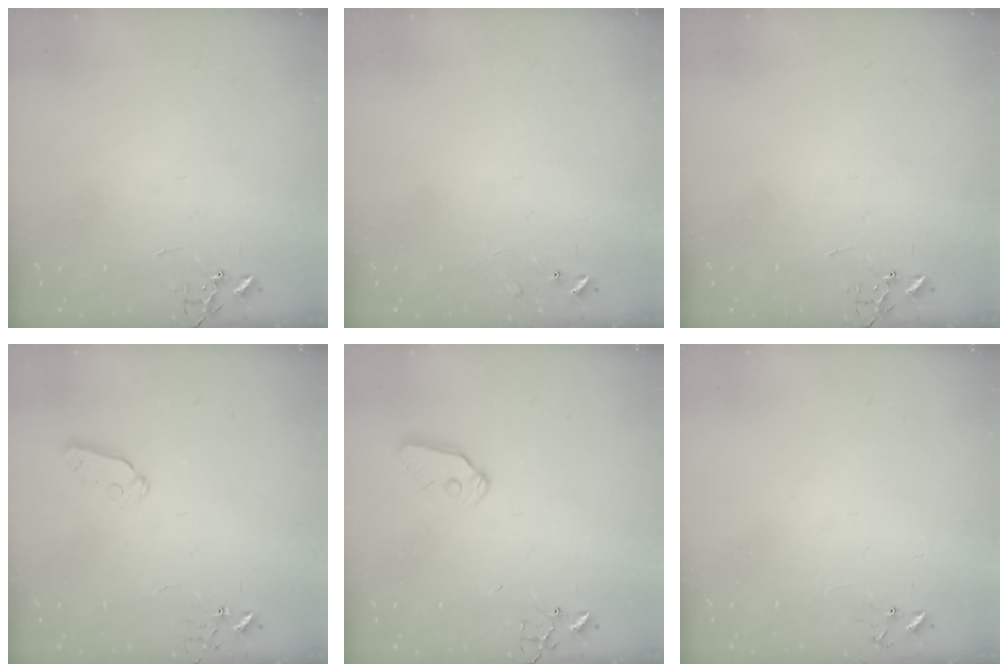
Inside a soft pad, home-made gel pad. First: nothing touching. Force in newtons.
{"total": 5.9, "press": 5.9, "slide": 0.9}
{"total": 0.0}
{"total": 5.0, "press": 4.9, "slide": 1.1}
{"total": 7.7, "press": 7.7, "slide": 0.4}
{"total": 6.8, "press": 6.8, "slide": 0.6}